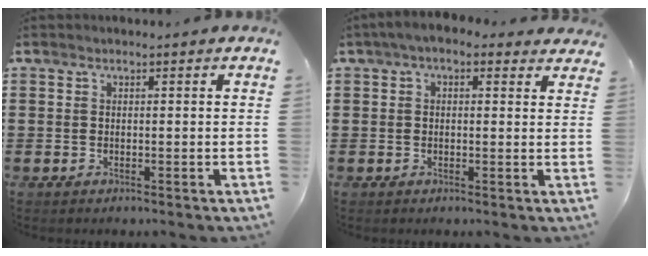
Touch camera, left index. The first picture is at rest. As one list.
[{"total": 2.1, "force": [0.8, 1.3, 1.4], "torque": [-0.031, 0.004, 0.012]}]